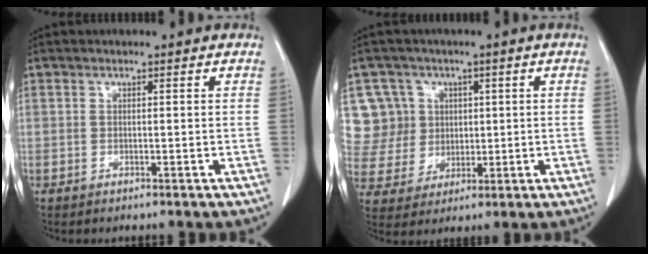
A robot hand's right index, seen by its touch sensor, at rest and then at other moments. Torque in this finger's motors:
{"motor_torque": [-0.17, 0.35, -0.03, -0.01]}